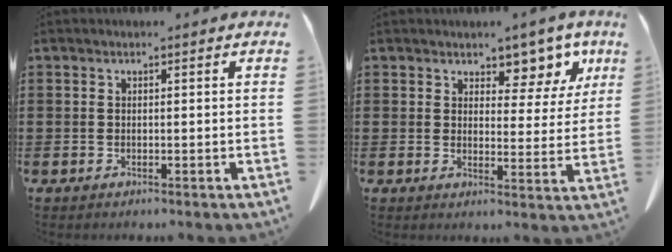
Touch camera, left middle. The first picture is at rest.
{"total": 6.0, "force": [4.9, 2.7, 2.2], "torque": [-0.034, -0.026, 0.081]}